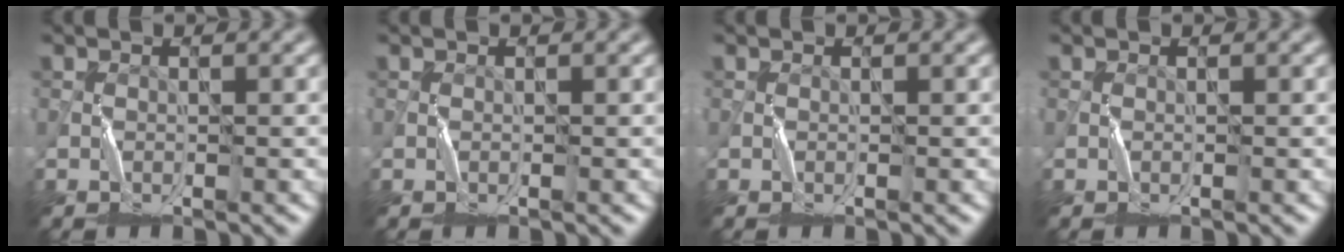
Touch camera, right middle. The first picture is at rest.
{"total": 0.0}
{"total": 0.0}
{"total": 0.0}